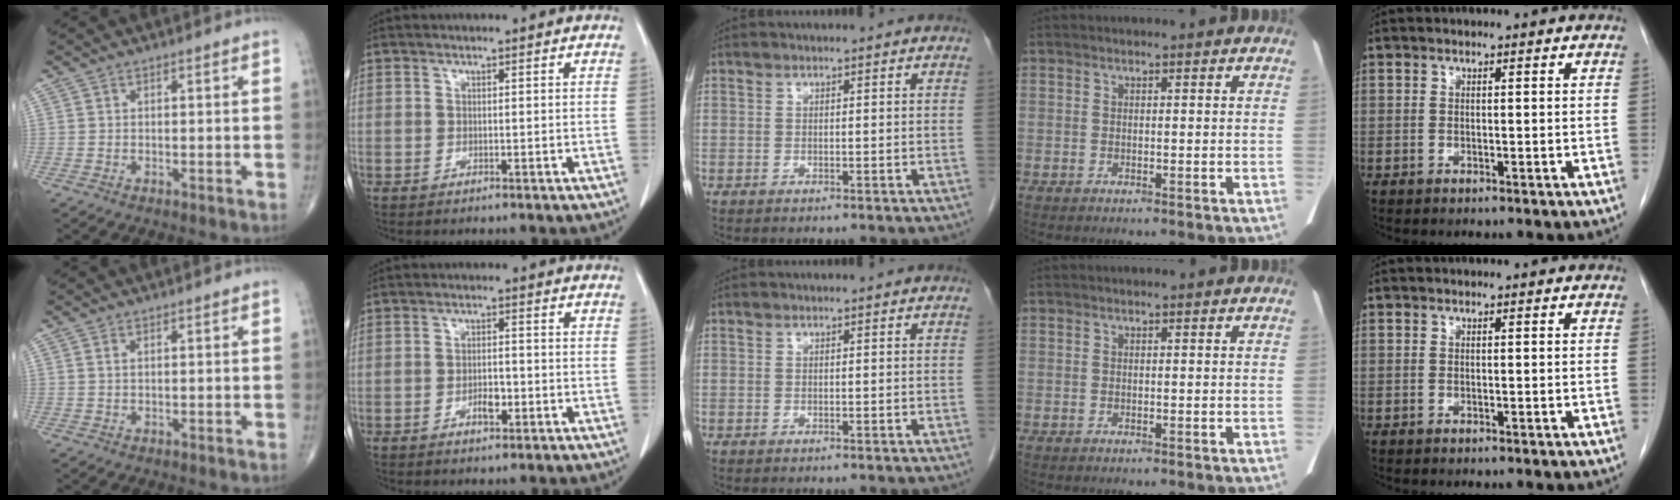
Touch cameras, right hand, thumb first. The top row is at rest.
{"thumb": {"total": 1.0, "force": [0.5, 0.4, 0.8], "torque": [-0.018, 0.006, 0.012]}, "index": {"total": 3.0, "force": [-1.3, 1.1, 2.4], "torque": [-0.041, 0.003, -0.019]}}